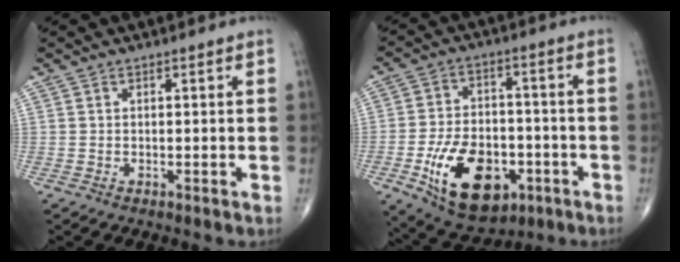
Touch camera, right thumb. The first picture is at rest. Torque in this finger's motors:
{"motor_torque": [0.34, 1.59, 0.19, -0.22, 0.14]}